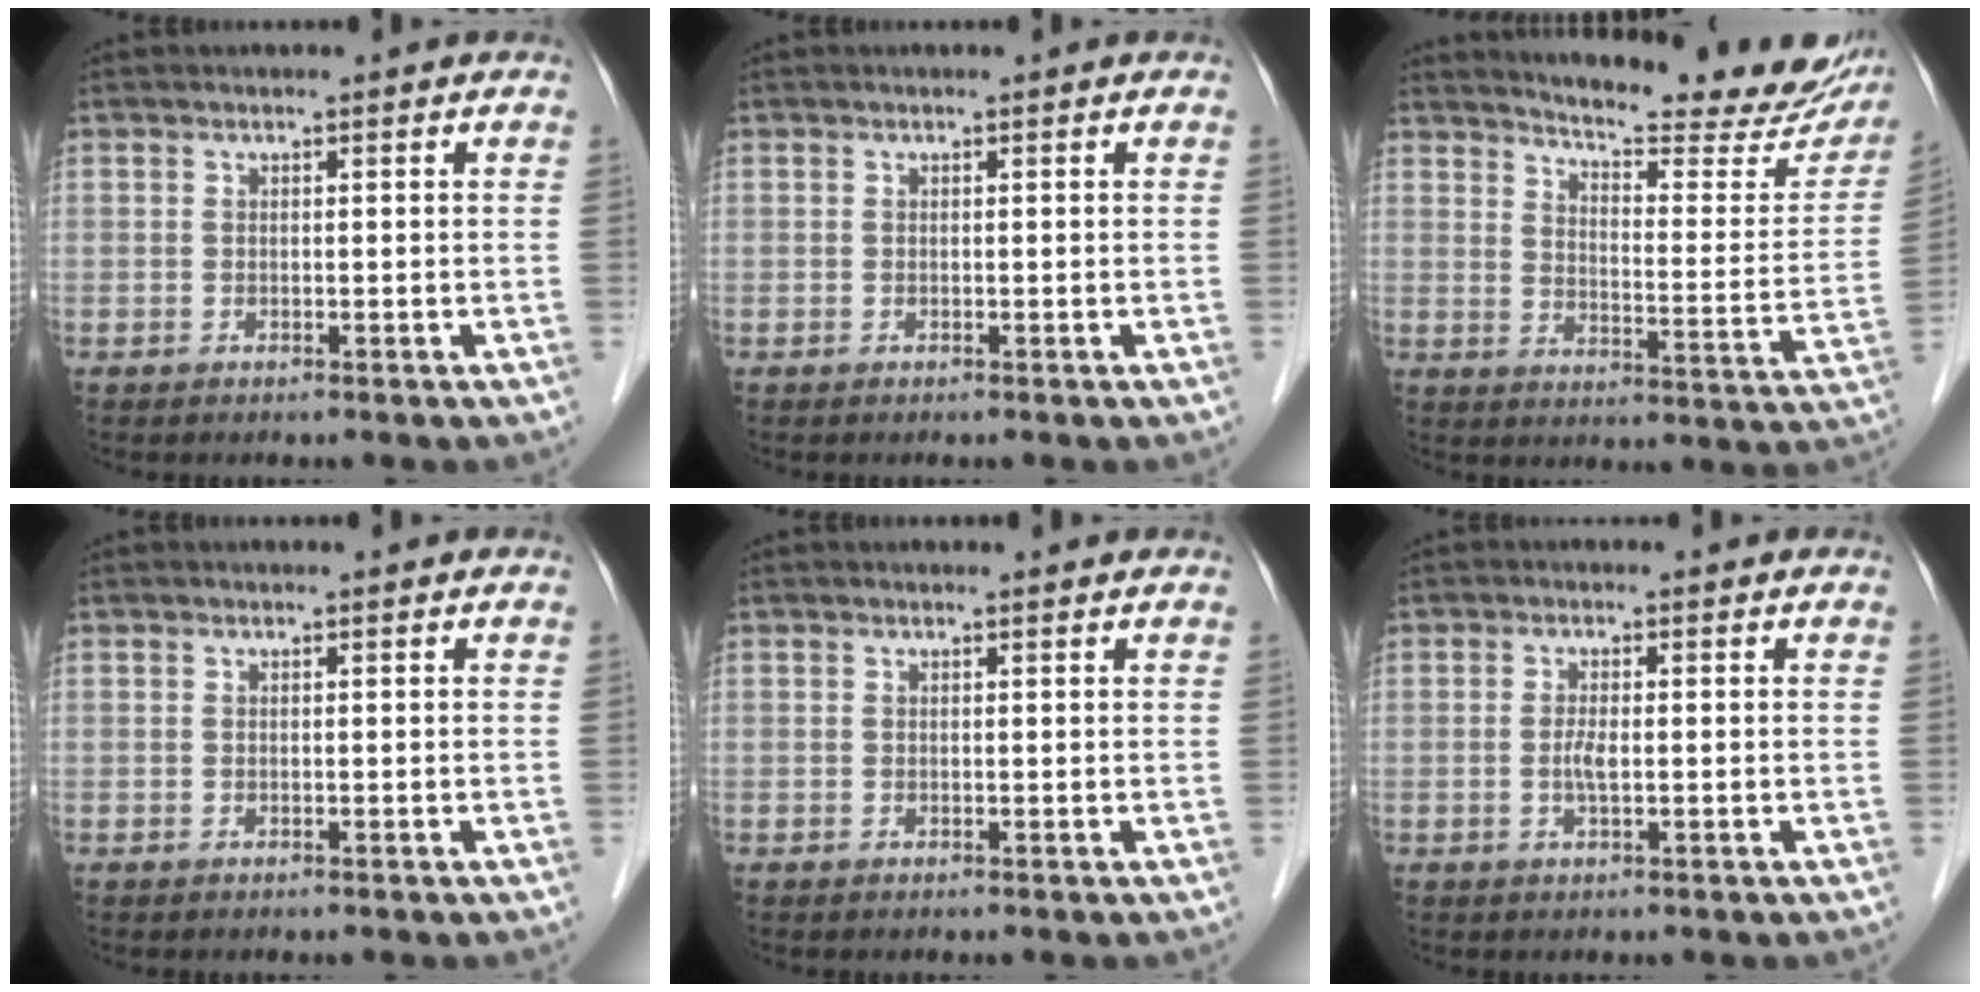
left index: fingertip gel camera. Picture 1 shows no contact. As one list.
[{"total": 0.0}, {"total": 21.3, "force": [19.3, 3.1, 8.4], "torque": [-0.112, -0.070, 0.234]}, {"total": 0.0}, {"total": 0.6, "force": [0.6, 0.0, 0.0], "torque": [-0.008, -0.001, 0.004]}, {"total": 2.1, "force": [-0.3, 0.5, 2.0], "torque": [-0.047, -0.001, -0.007]}]